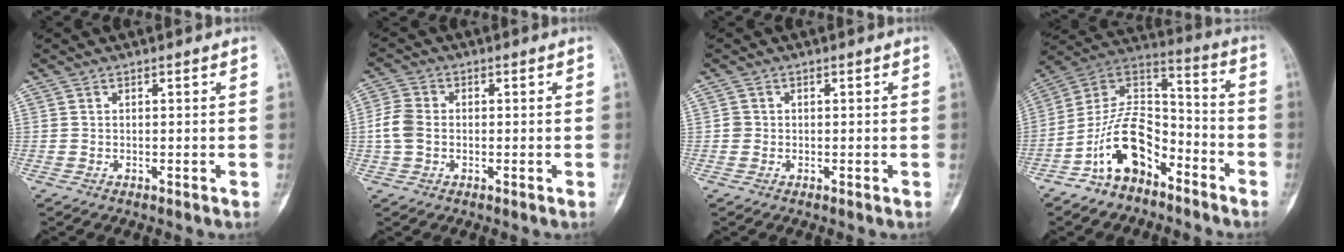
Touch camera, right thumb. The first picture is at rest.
{"total": 5.3, "force": [-0.5, 4.0, 3.4], "torque": [-0.076, 0.011, -0.017]}
{"total": 1.3, "force": [-0.1, 1.3, 0.2], "torque": [0.002, 0.005, -0.003]}
{"total": 15.5, "force": [-8.6, 8.9, 9.4], "torque": [-0.154, 0.094, -0.164]}